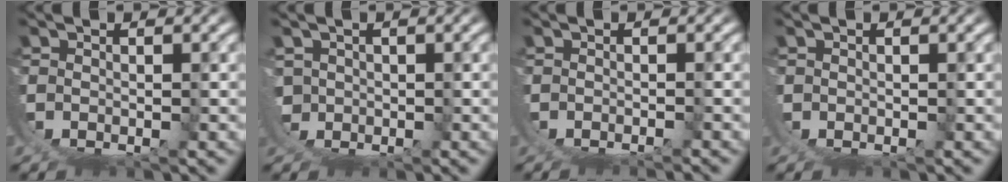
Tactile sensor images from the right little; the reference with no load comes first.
{"total": 3.3, "force": [-0.5, 3.0, 1.3], "torque": [-0.051, -0.032, 0.003]}
{"total": 2.7, "force": [-2.4, 1.1, 0.7], "torque": [-0.013, -0.002, -0.037]}
{"total": 0.6, "force": [0.0, 0.6, 0.1], "torque": [-0.014, -0.011, 0.007]}